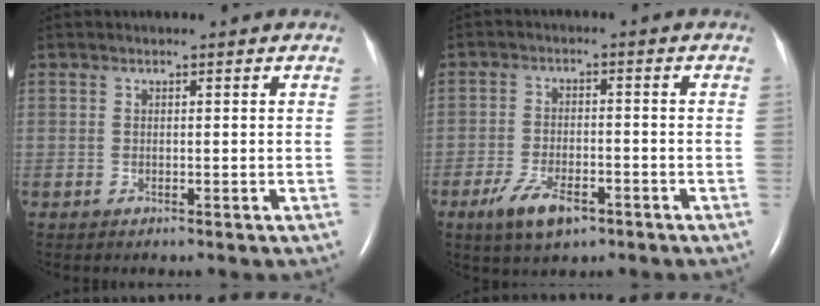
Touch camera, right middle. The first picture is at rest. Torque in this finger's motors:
{"motor_torque": [0.49, -0.43, 0.11, 0.04]}